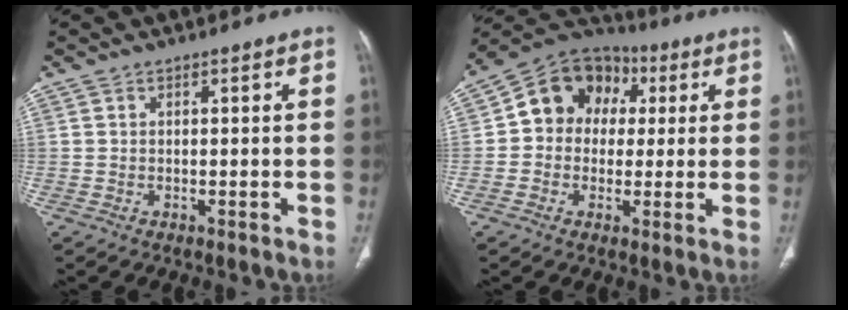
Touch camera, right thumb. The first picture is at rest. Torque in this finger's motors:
{"motor_torque": [0.35, 2.18, 0.75, 0.21, 0.07]}